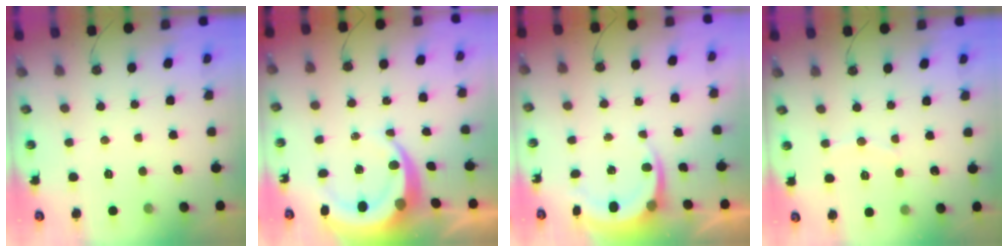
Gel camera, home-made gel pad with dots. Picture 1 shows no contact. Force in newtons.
{"total": 9.1, "press": 9.1, "slide": 1.1}
{"total": 7.1, "press": 6.9, "slide": 1.6}
{"total": 4.7, "press": 4.6, "slide": 0.5}